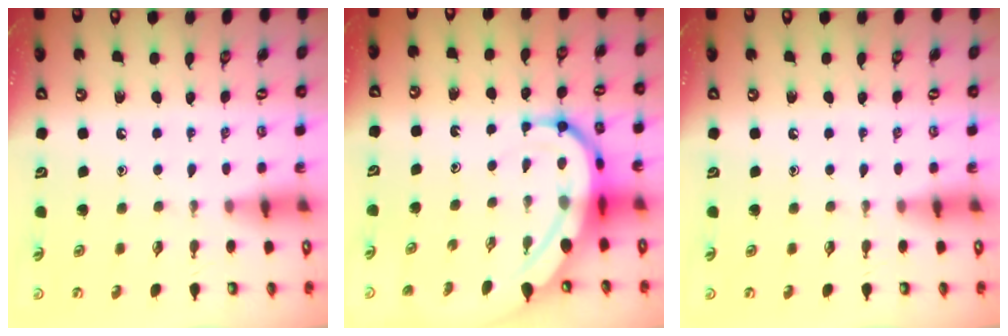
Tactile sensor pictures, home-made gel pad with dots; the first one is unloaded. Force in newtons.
{"total": 12.0, "press": 11.9, "slide": 1.3}
{"total": 0.0}